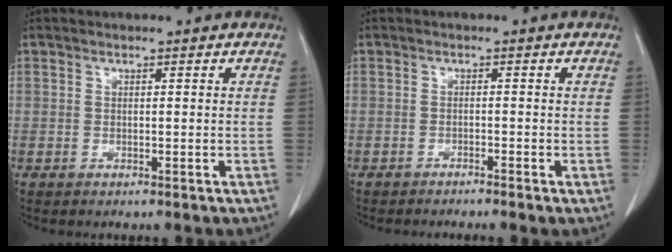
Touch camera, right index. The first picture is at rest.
{"total": 2.0, "force": [-1.7, -0.3, 1.0], "torque": [-0.013, 0.003, -0.026]}